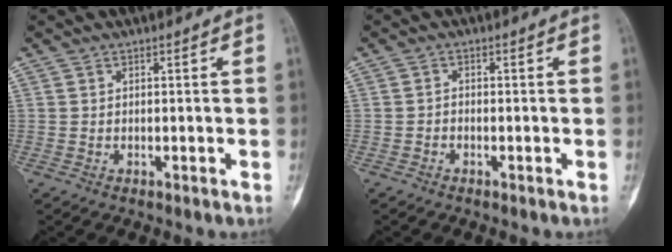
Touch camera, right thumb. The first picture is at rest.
{"total": 0.9, "force": [-0.6, 0.5, 0.4], "torque": [-0.003, 0.004, -0.016]}